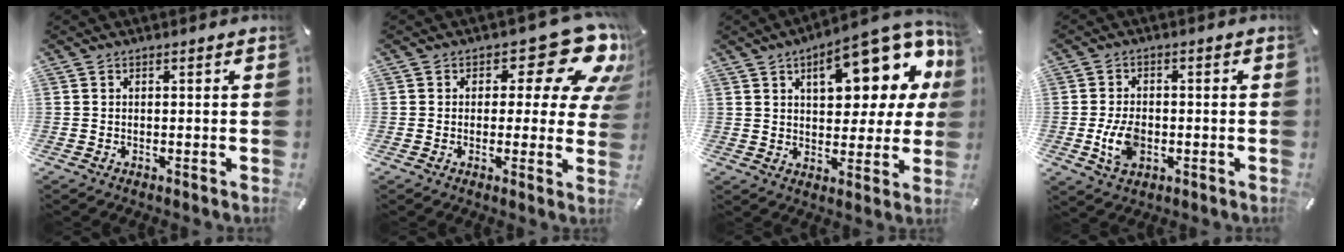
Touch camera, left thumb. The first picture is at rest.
{"total": 12.9, "force": [6.8, 6.2, 9.0], "torque": [-0.105, -0.047, 0.111]}
{"total": 18.8, "force": [8.8, 9.1, 14.0], "torque": [-0.178, -0.047, 0.140]}
{"total": 7.2, "force": [-1.5, 4.9, 5.1], "torque": [-0.102, 0.002, -0.027]}